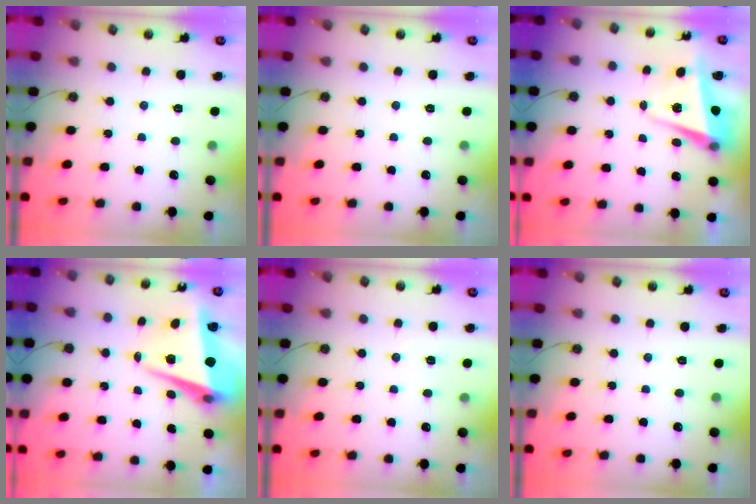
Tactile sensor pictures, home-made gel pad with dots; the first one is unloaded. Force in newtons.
{"total": 0.0}
{"total": 5.0, "press": 4.9, "slide": 1.2}
{"total": 7.9, "press": 7.8, "slide": 1.6}
{"total": 5.6, "press": 3.3, "slide": 4.5}
{"total": 0.0}